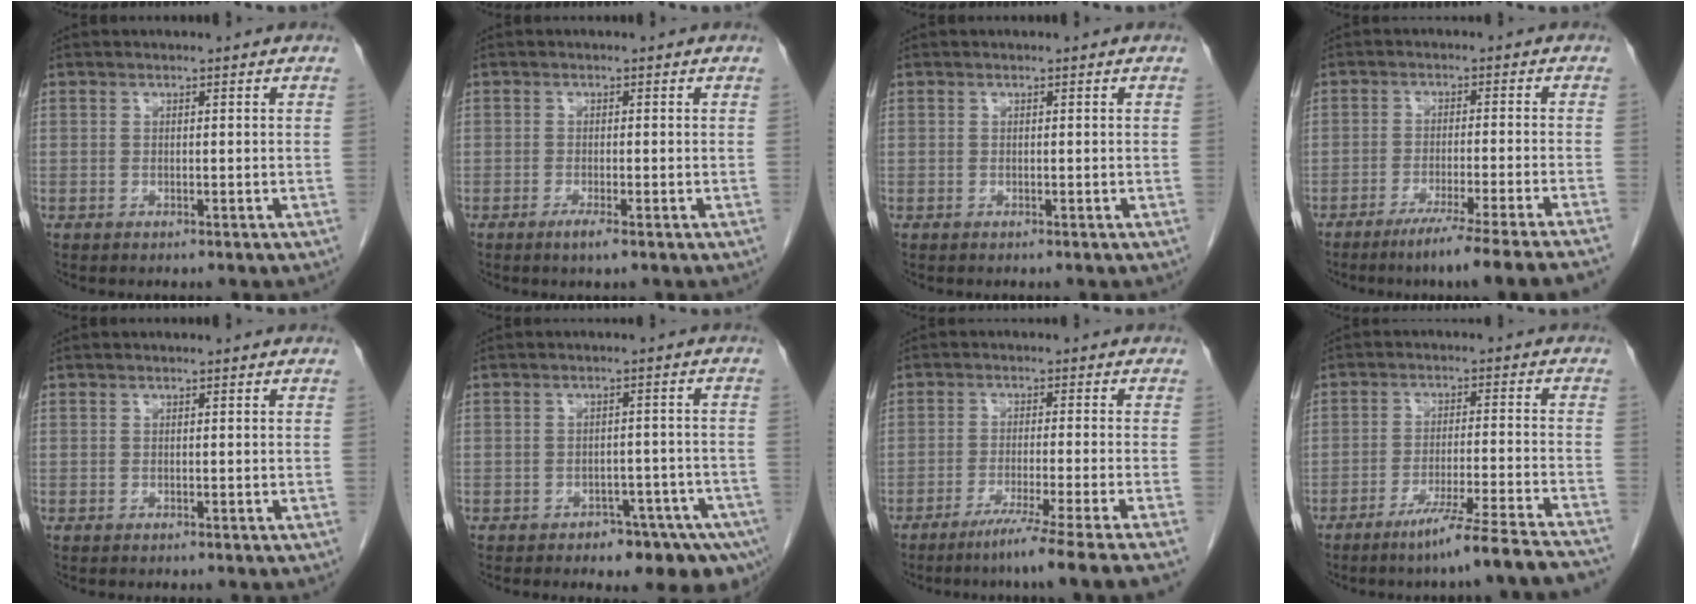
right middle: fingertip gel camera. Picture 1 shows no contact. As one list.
[{"total": 1.9, "force": [-1.1, 0.1, 1.5], "torque": [-0.030, -0.004, -0.020]}, {"total": 0.0}, {"total": 13.5, "force": [-11.1, -2.5, 7.3], "torque": [-0.077, -0.039, -0.163]}, {"total": 0.0}, {"total": 8.9, "force": [-6.2, 4.0, 4.9], "torque": [-0.043, 0.012, -0.082]}, {"total": 11.7, "force": [-9.2, -3.0, 6.6], "torque": [-0.070, -0.039, -0.137]}, {"total": 15.7, "force": [-13.5, -1.7, 7.8], "torque": [-0.083, -0.012, -0.200]}]